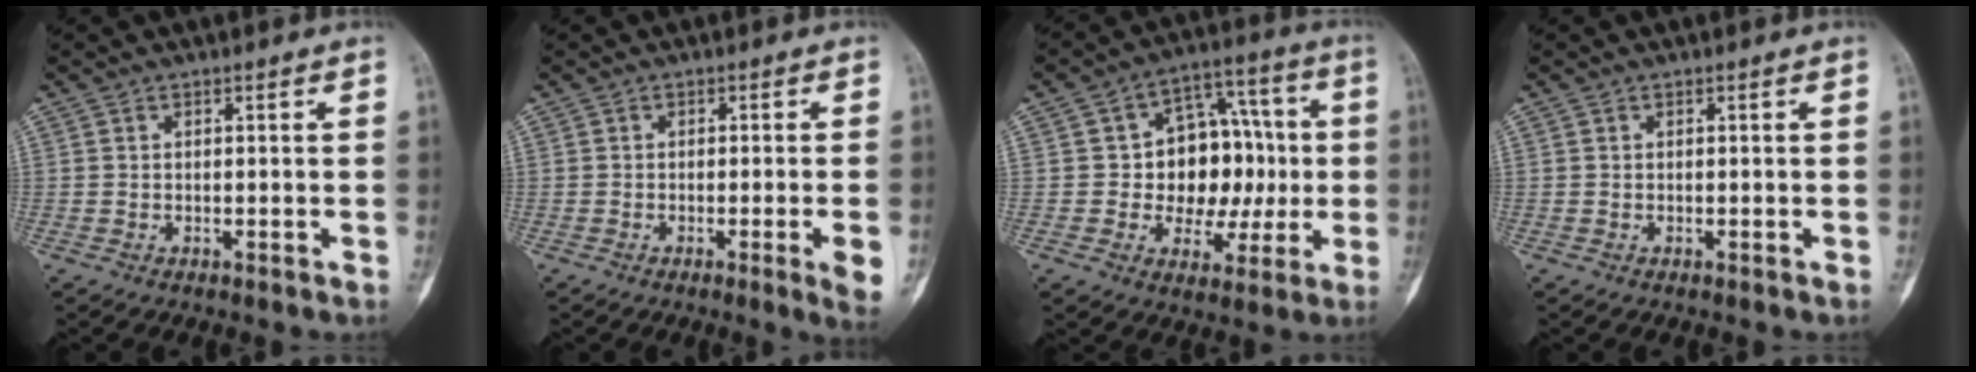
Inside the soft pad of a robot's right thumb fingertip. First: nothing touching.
{"total": 4.8, "force": [-1.8, 0.3, 4.4], "torque": [-0.056, -0.005, -0.026]}
{"total": 16.2, "force": [-0.3, 11.7, 11.2], "torque": [-0.095, 0.040, 0.001]}
{"total": 0.0}